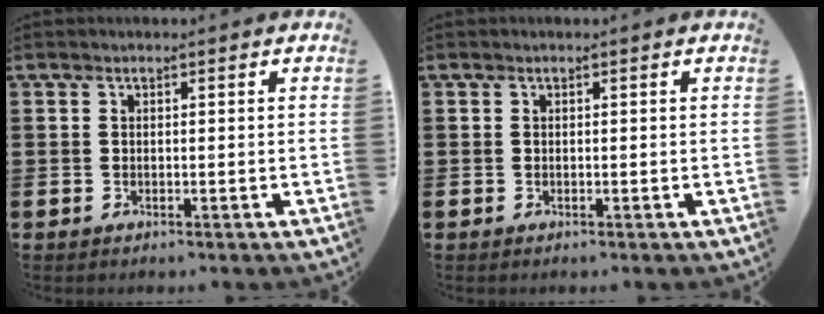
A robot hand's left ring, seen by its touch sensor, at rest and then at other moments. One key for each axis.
{"total": 0.0}